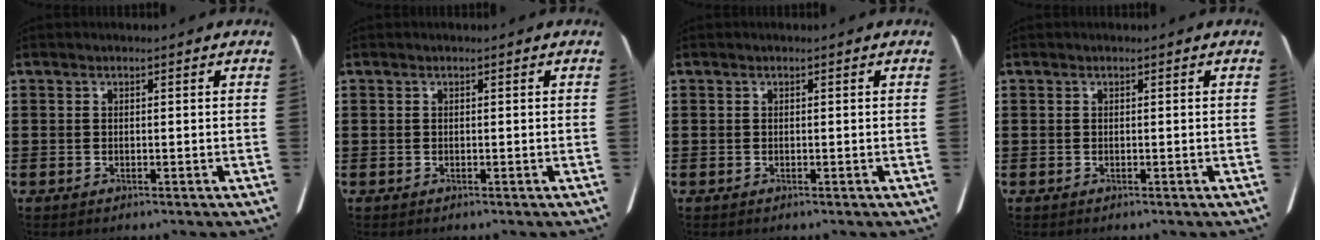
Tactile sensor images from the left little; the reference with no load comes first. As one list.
[{"total": 0.0}, {"total": 0.0}, {"total": 0.0}]